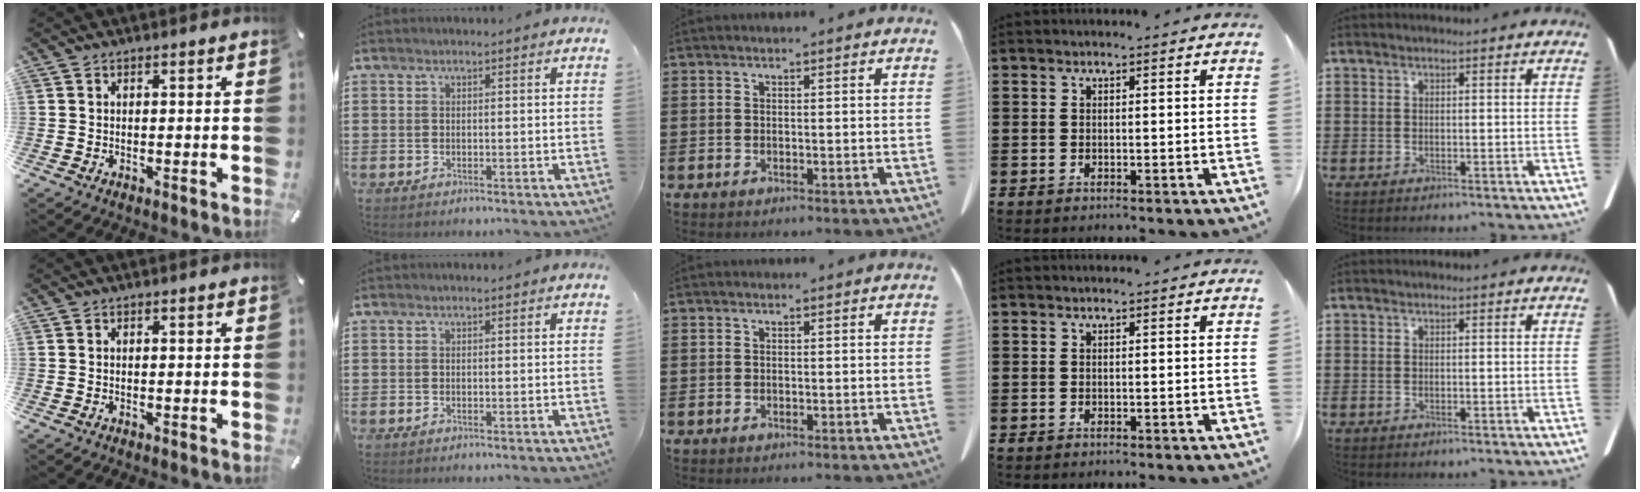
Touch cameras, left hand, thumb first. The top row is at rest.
{}